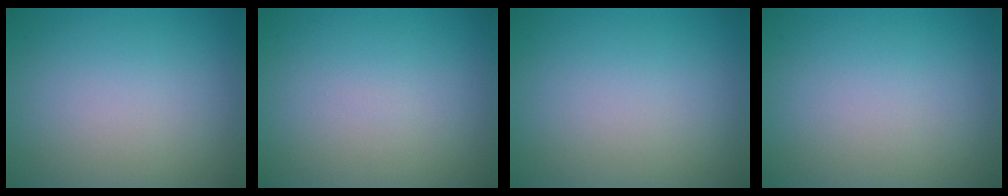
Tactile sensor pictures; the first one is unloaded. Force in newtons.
{"total": 0.0}
{"total": 0.0}
{"total": 0.0}